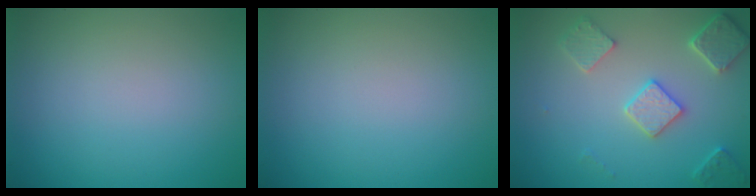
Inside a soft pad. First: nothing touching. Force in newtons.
{"total": 0.0}
{"total": 4.1, "press": 3.5, "slide": 2.1}